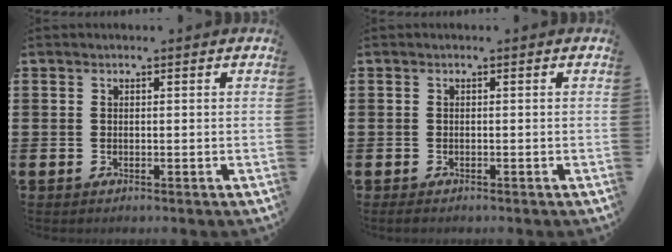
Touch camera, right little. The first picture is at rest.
{"total": 0.5, "force": [-0.3, 0.2, 0.4], "torque": [-0.009, 0.002, -0.007]}